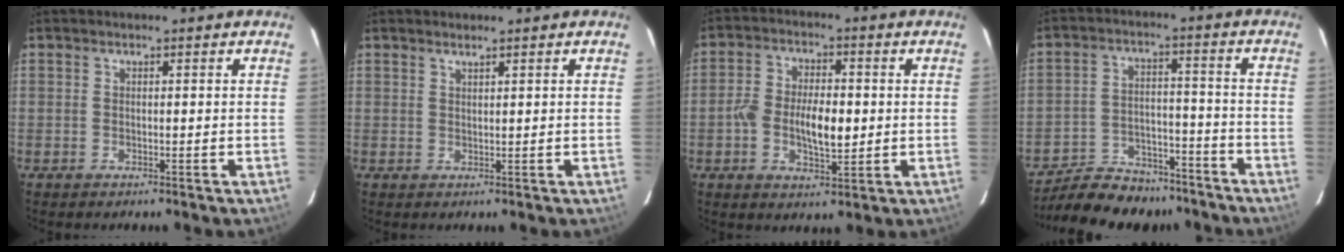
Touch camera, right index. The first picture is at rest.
{"total": 1.0, "force": [0.9, 0.0, 0.5], "torque": [-0.007, 0.000, 0.015]}
{"total": 8.5, "force": [-1.1, 4.0, 7.4], "torque": [-0.148, 0.006, -0.022]}
{"total": 17.0, "force": [-14.4, 7.2, 5.3], "torque": [-0.131, 0.020, -0.205]}